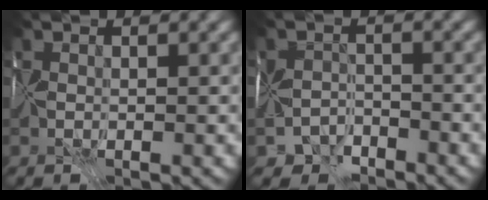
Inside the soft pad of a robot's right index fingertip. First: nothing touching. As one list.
[{"total": 3.1, "force": [-2.7, 1.4, 0.3], "torque": [0.001, -0.001, -0.058]}]